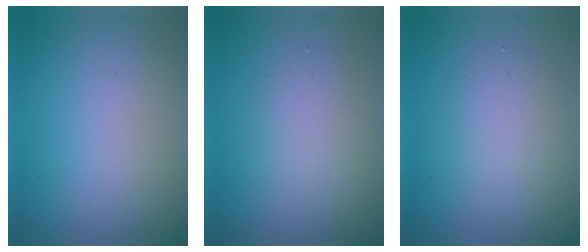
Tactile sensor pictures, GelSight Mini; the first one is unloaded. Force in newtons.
{"total": 2.5, "press": 2.4, "slide": 0.1}
{"total": 2.7, "press": 2.7, "slide": 0.1}